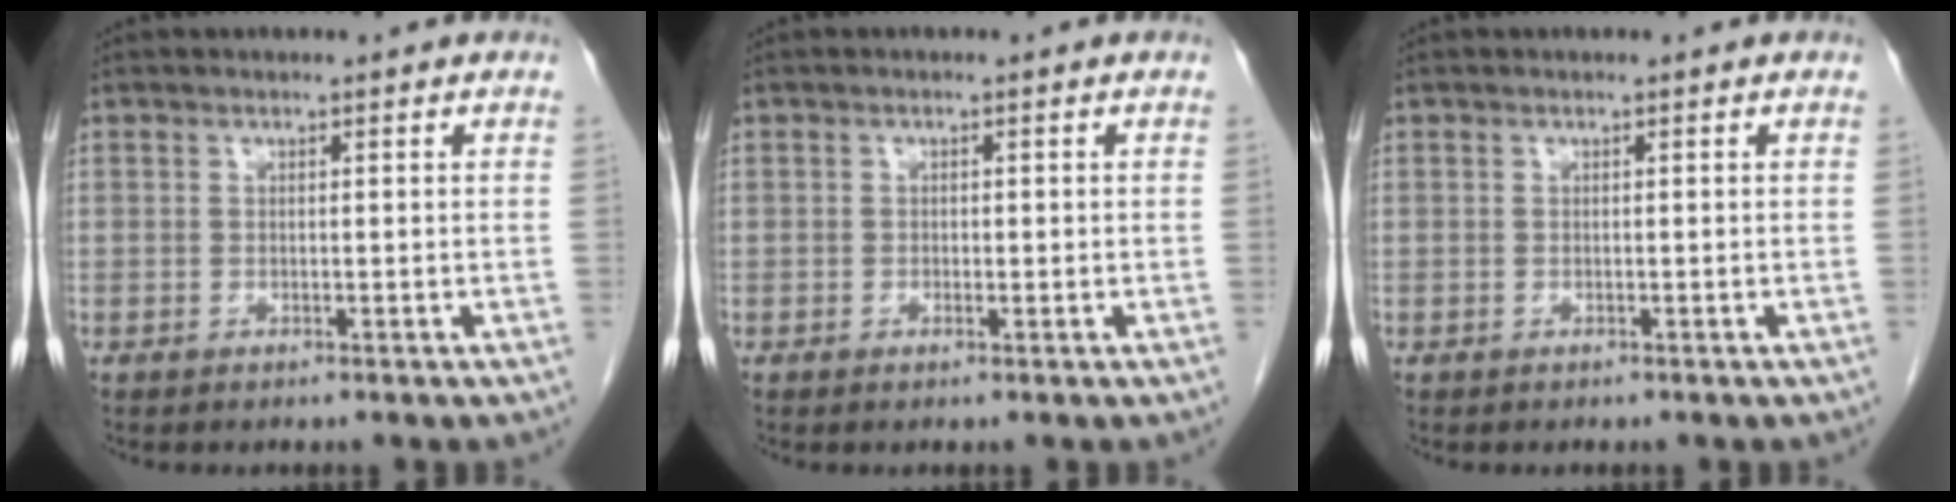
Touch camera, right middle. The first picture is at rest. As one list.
[{"total": 0.5, "force": [0.0, 0.3, 0.4], "torque": [-0.009, 0.000, -0.001]}, {"total": 0.0}]